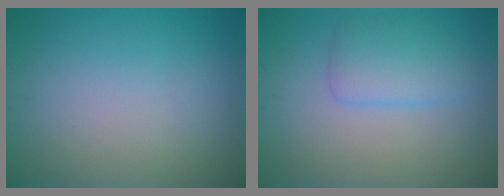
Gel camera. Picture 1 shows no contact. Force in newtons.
{"total": 3.0, "press": 3.0, "slide": 0.2}